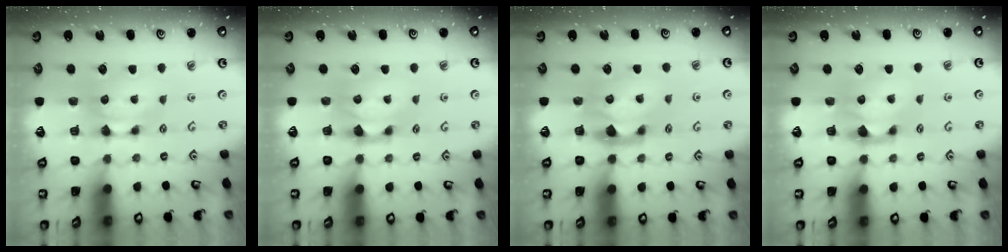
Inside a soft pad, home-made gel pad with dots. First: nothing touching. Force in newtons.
{"total": 1.2, "press": 0.2, "slide": 1.2}
{"total": 2.1, "press": 1.6, "slide": 1.2}
{"total": 0.7, "press": 0.4, "slide": 0.6}